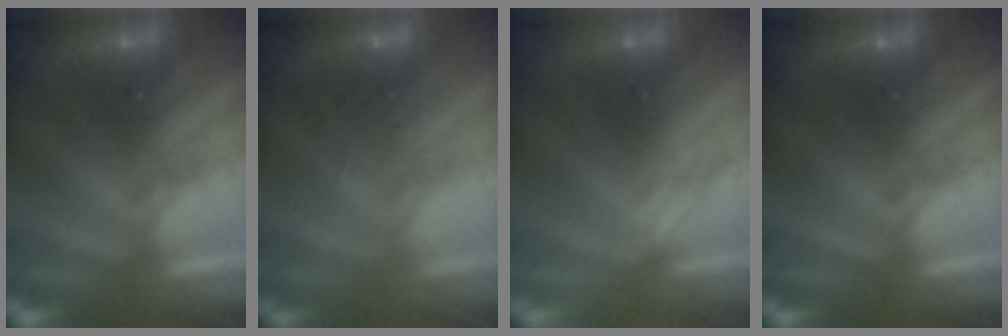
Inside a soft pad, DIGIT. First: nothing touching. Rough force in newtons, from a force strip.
{"total": 2.7}
{"total": 2.7}
{"total": 0.0}